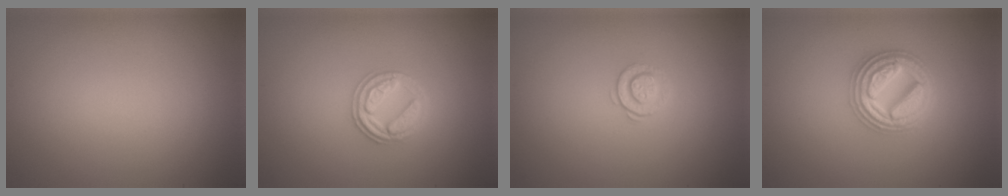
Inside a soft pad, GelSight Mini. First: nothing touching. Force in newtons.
{"total": 2.8, "press": 2.7, "slide": 0.8}
{"total": 1.2, "press": 0.9, "slide": 0.8}
{"total": 4.9, "press": 4.8, "slide": 0.7}